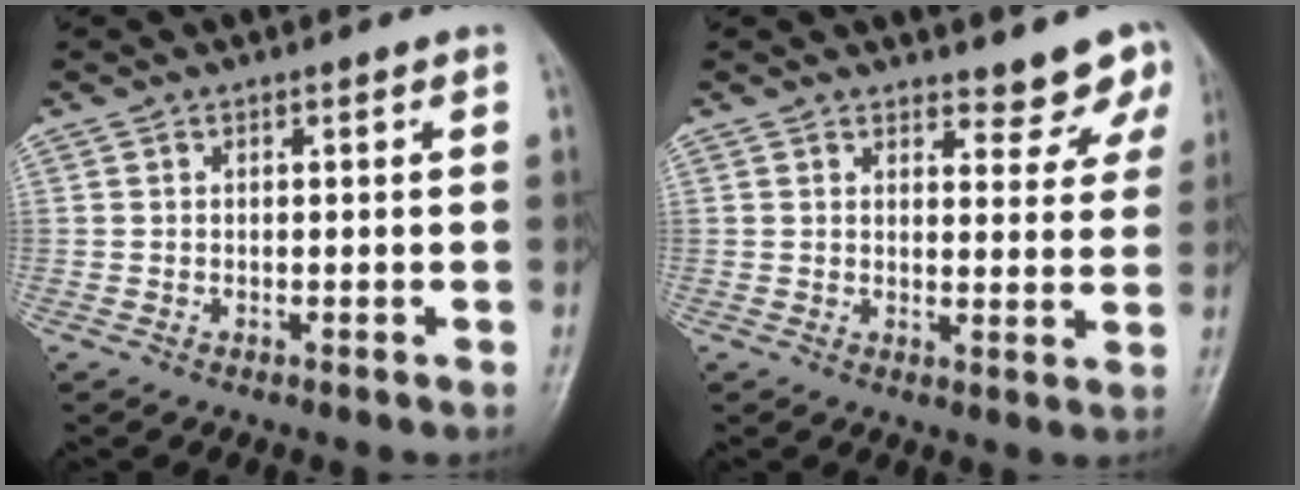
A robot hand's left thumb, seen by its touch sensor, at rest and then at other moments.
{"total": 5.8, "force": [5.2, 2.2, 1.5], "torque": [0.014, -0.038, 0.051]}